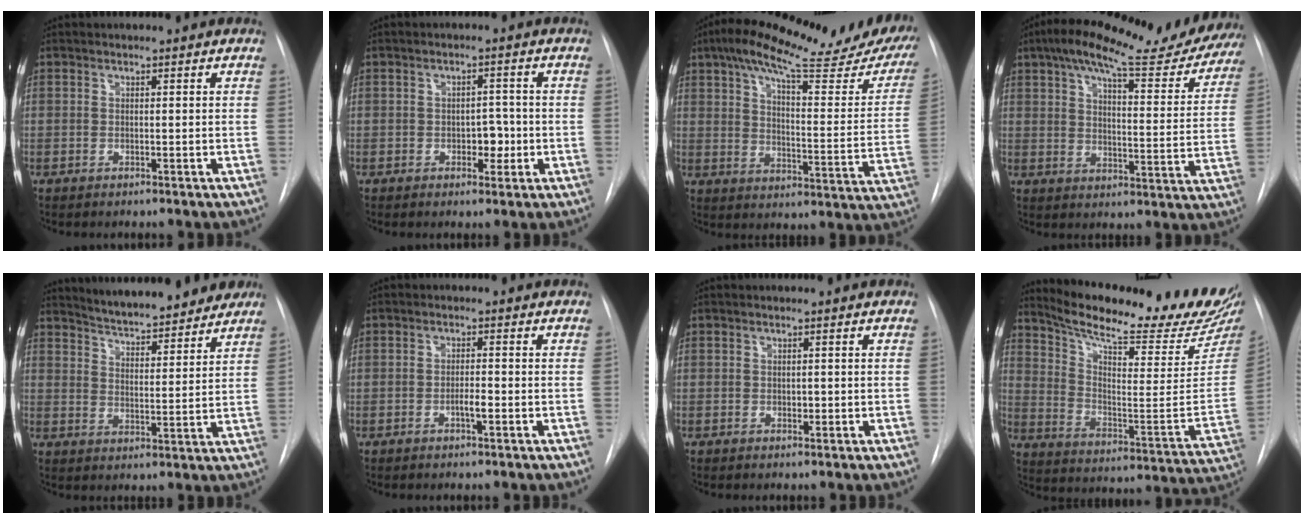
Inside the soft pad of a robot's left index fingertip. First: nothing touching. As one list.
[{"total": 3.3, "force": [-0.9, 2.1, 2.4], "torque": [-0.027, 0.004, -0.009]}, {"total": 27.9, "force": [22.1, 4.7, 16.3], "torque": [-0.246, -0.026, 0.280]}, {"total": 23.4, "force": [19.9, 4.3, 11.5], "torque": [-0.173, -0.014, 0.251]}, {"total": 14.1, "force": [12.9, 2.3, 4.9], "torque": [-0.070, -0.001, 0.182]}, {"total": 1.9, "force": [-0.8, 0.3, 1.7], "torque": [-0.030, 0.000, -0.015]}, {"total": 0.7, "force": [-0.1, 0.5, 0.4], "torque": [-0.006, 0.000, -0.002]}, {"total": 26.4, "force": [23.1, 3.1, 12.4], "torque": [-0.198, -0.084, 0.315]}]